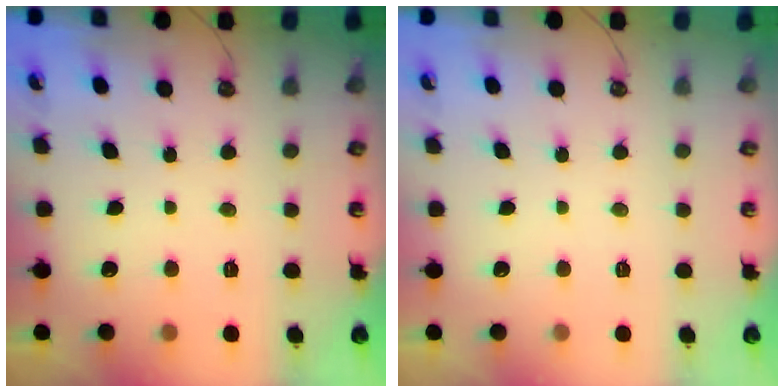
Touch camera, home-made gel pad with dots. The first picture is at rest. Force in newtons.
{"total": 0.0}